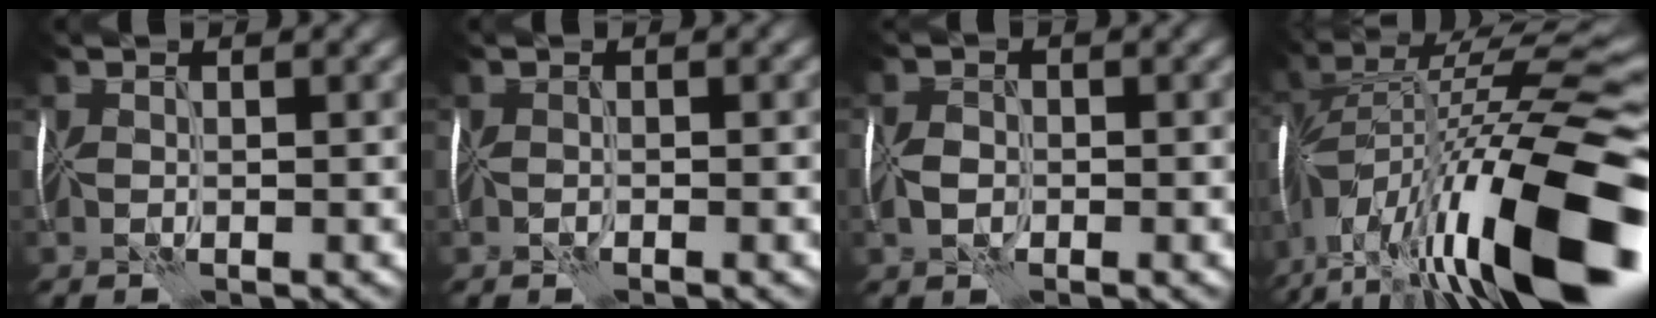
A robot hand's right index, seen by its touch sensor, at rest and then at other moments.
{"total": 0.8, "force": [-0.4, 0.2, 0.6], "torque": [-0.011, 0.001, -0.007]}
{"total": 1.8, "force": [-0.5, 1.4, 1.1], "torque": [-0.021, 0.001, -0.015]}
{"total": 18.2, "force": [-5.8, 5.6, 16.3], "torque": [-0.286, 0.031, -0.108]}